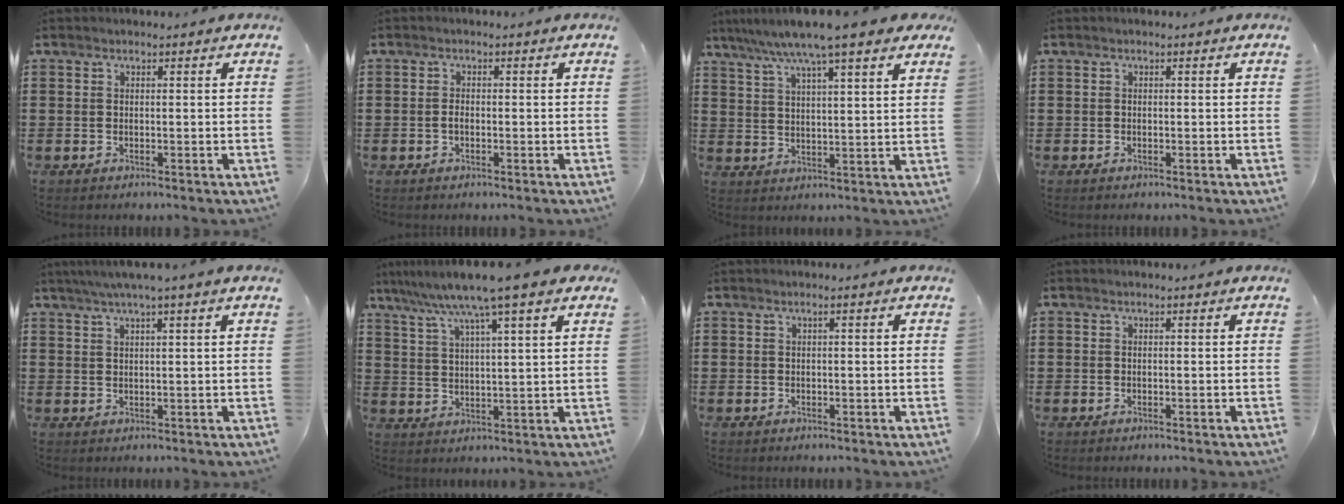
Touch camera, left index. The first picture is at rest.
{"total": 1.2, "force": [-0.4, 0.5, 1.1], "torque": [-0.030, -0.004, -0.009]}
{"total": 8.5, "force": [6.8, 0.3, 5.1], "torque": [-0.120, -0.017, 0.117]}
{"total": 0.0}
{"total": 2.5, "force": [1.6, -0.5, 1.9], "torque": [-0.037, 0.002, 0.028]}
{"total": 8.1, "force": [6.2, -0.3, 5.2], "torque": [-0.122, -0.025, 0.101]}
{"total": 0.7, "force": [-0.1, -0.1, 0.7], "torque": [-0.010, -0.004, -0.002]}
{"total": 0.0}